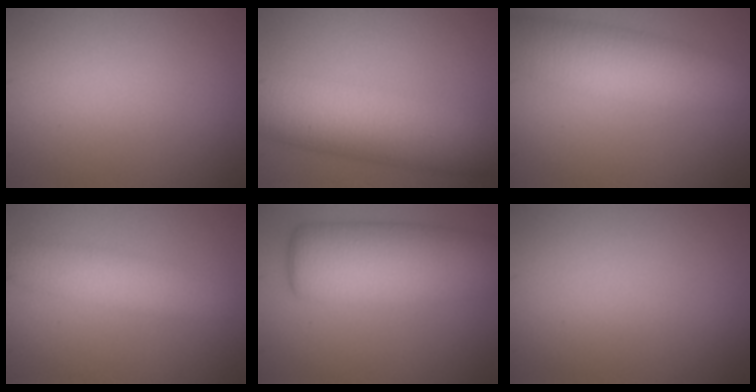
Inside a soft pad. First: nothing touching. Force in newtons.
{"total": 8.6, "press": 8.6, "slide": 0.2}
{"total": 7.5, "press": 7.5, "slide": 0.4}
{"total": 4.1, "press": 4.1, "slide": 0.2}
{"total": 9.9, "press": 9.9, "slide": 0.5}
{"total": 0.0}